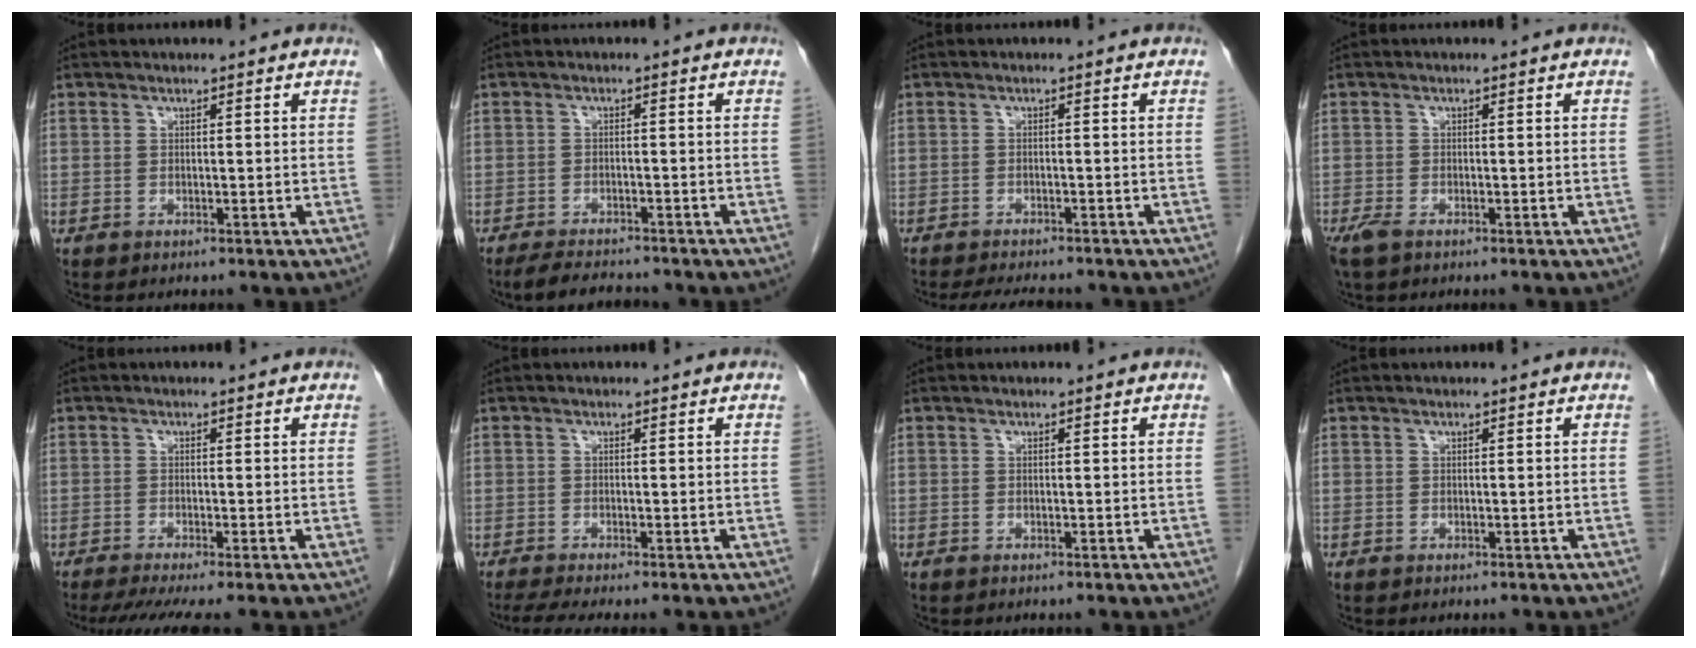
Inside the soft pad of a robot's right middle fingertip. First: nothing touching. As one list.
[{"total": 5.1, "force": [-4.7, 1.1, 1.7], "torque": [-0.033, -0.014, -0.077]}, {"total": 6.7, "force": [-6.0, 1.3, 2.6], "torque": [-0.035, -0.009, -0.086]}, {"total": 2.6, "force": [-1.8, 1.0, 1.7], "torque": [-0.042, -0.008, -0.030]}, {"total": 6.3, "force": [-4.9, 0.0, 3.9], "torque": [-0.057, -0.014, -0.080]}, {"total": 3.7, "force": [-2.9, -0.1, 2.3], "torque": [-0.042, -0.011, -0.051]}, {"total": 0.0}, {"total": 0.0}]